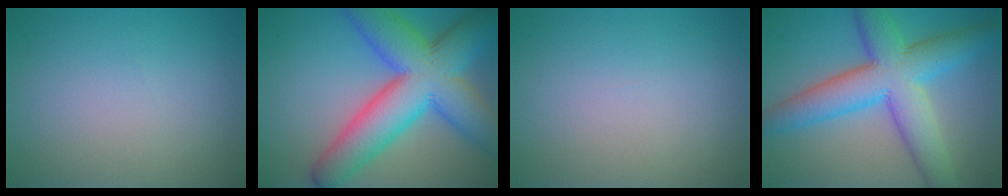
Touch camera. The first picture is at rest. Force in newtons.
{"total": 12.1, "press": 12.1, "slide": 0.5}
{"total": 0.0}
{"total": 9.4, "press": 9.4, "slide": 0.3}